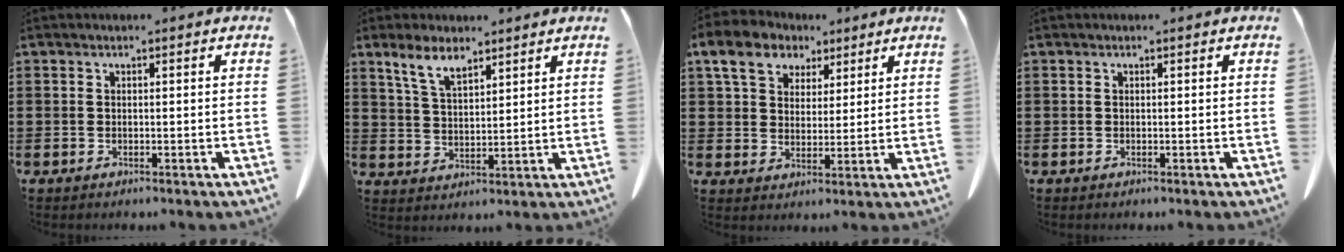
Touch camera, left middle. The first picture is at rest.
{"total": 6.1, "force": [4.4, 2.4, 3.5], "torque": [-0.082, -0.001, 0.081]}
{"total": 8.0, "force": [4.7, 5.5, 3.4], "torque": [-0.087, 0.003, 0.086]}
{"total": 0.0}